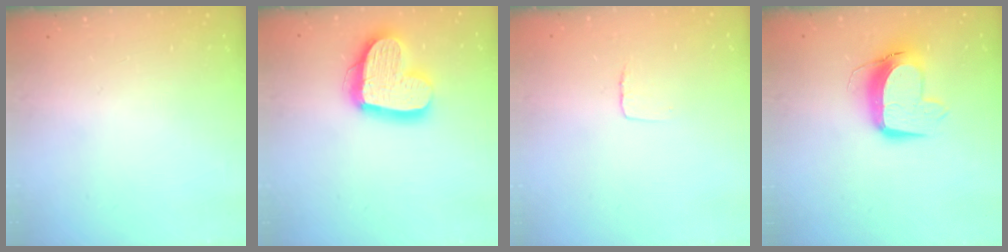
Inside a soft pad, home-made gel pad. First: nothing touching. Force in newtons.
{"total": 17.6, "press": 17.5, "slide": 1.9}
{"total": 4.0, "press": 4.0, "slide": 0.2}
{"total": 12.1, "press": 12.0, "slide": 1.4}